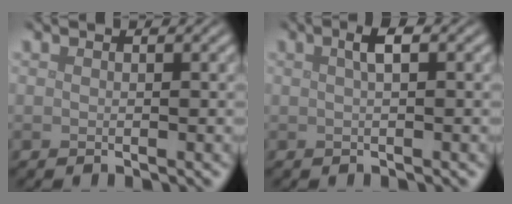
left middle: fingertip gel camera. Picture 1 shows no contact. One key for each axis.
{"total": 1.9, "fx": 0.6, "fy": 0.4, "fz": 1.7, "tx": -0.027, "ty": 0.010, "tz": 0.009}